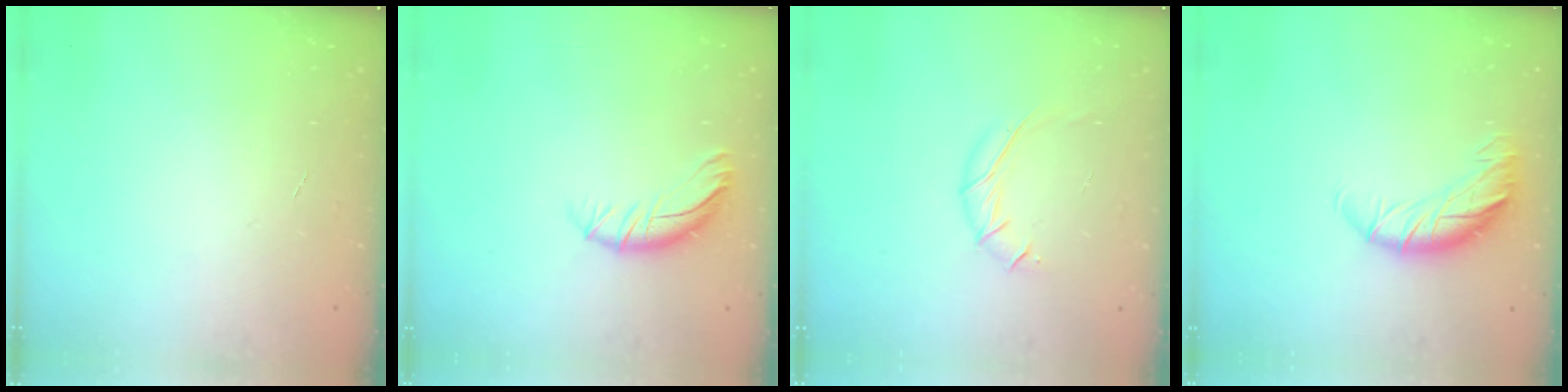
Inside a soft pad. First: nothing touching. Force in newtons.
{"total": 8.7, "press": 8.6, "slide": 0.6}
{"total": 8.6, "press": 8.4, "slide": 1.4}
{"total": 11.7, "press": 11.5, "slide": 2.0}